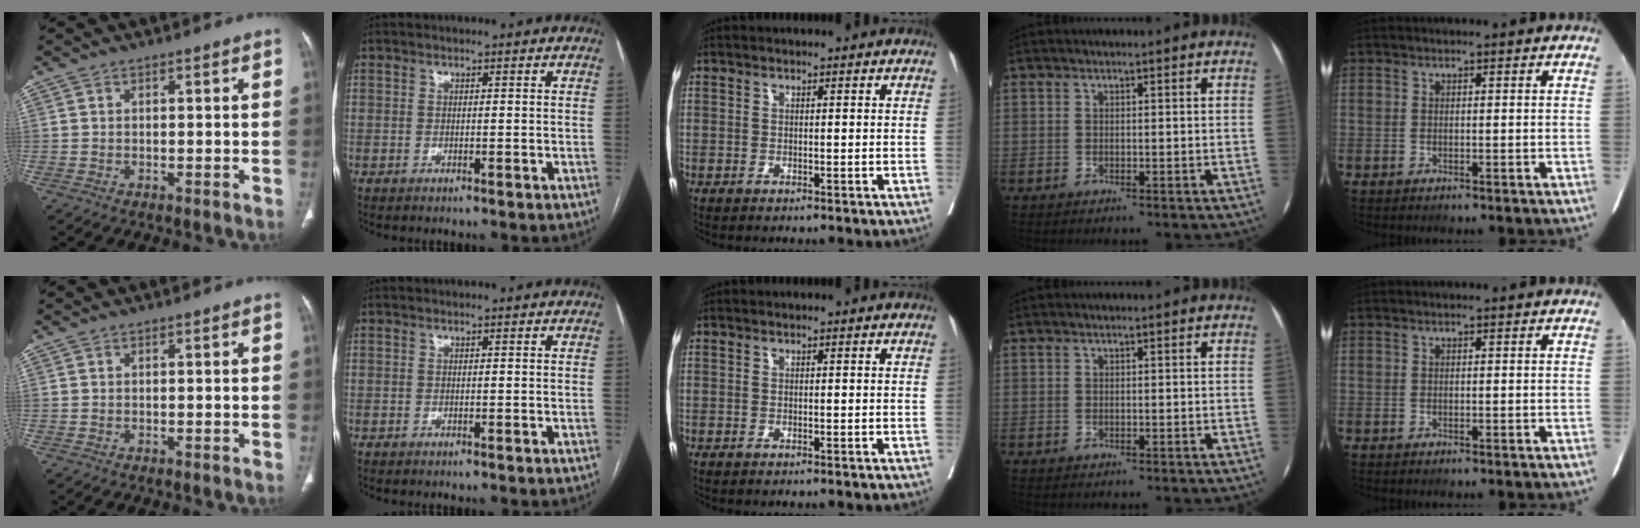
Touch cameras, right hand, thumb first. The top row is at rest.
{}